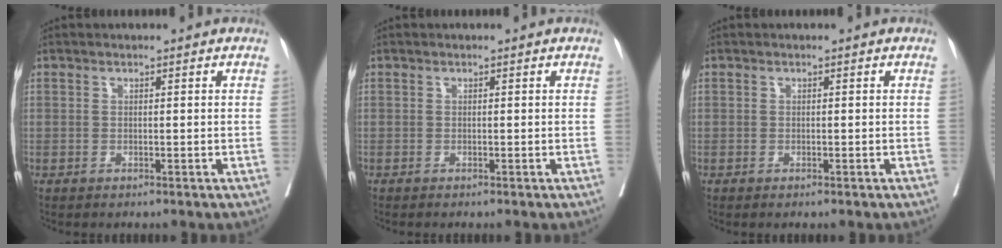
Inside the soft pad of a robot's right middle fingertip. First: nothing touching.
{"total": 0.0}
{"total": 0.5, "force": [-0.4, 0.1, 0.3], "torque": [-0.011, -0.003, -0.005]}